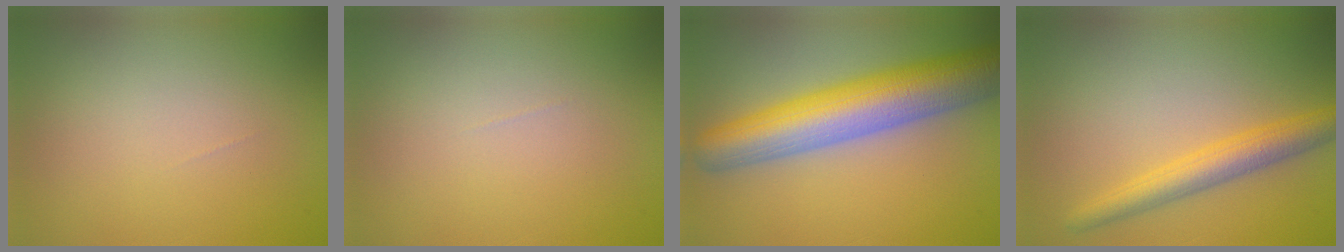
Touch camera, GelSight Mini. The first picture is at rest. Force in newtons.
{"total": 0.0}
{"total": 10.1, "press": 10.0, "slide": 0.4}
{"total": 4.0, "press": 4.0, "slide": 0.2}